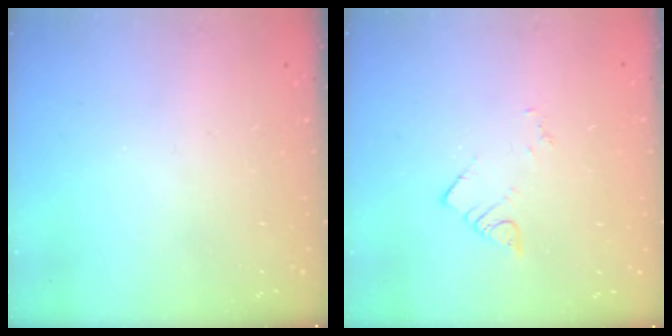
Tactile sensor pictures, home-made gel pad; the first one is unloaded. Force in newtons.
{"total": 3.6, "press": 3.5, "slide": 0.2}